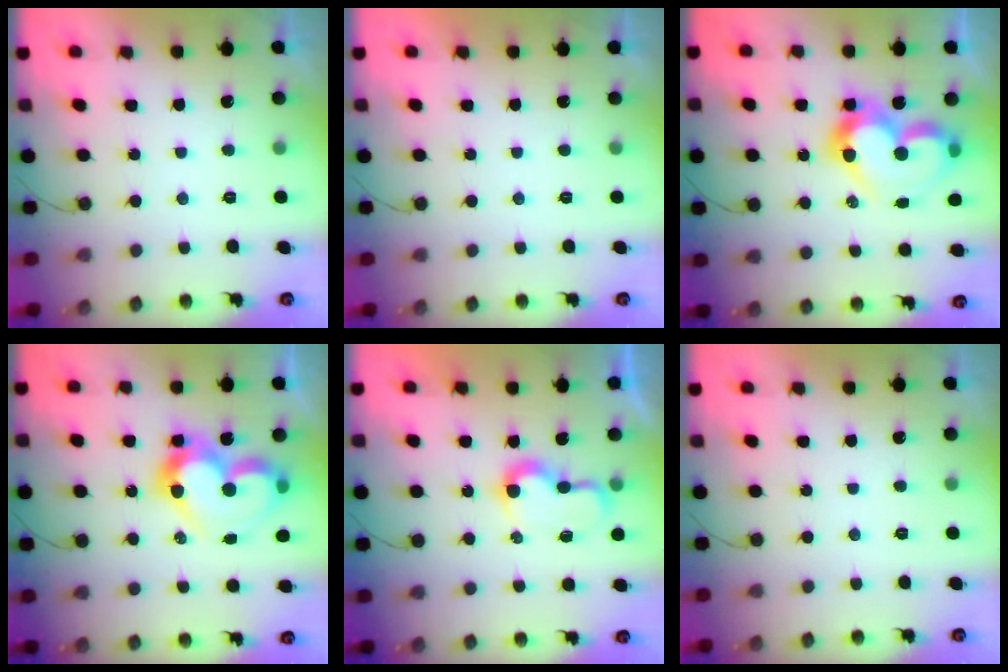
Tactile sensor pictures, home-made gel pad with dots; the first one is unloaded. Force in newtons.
{"total": 1.7, "press": 1.7, "slide": 0.1}
{"total": 16.7, "press": 16.4, "slide": 3.3}
{"total": 16.7, "press": 16.4, "slide": 3.3}
{"total": 7.9, "press": 7.9, "slide": 0.7}
{"total": 0.0}